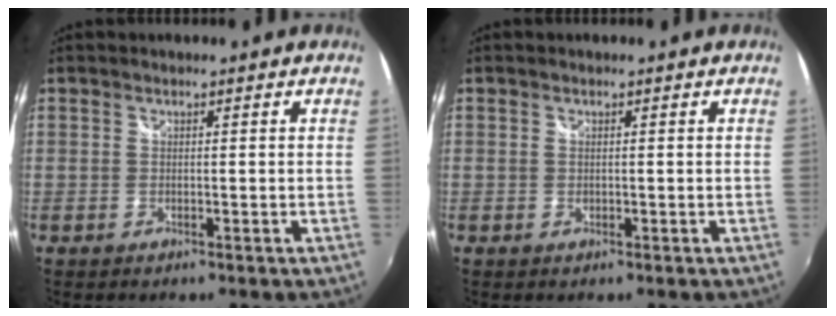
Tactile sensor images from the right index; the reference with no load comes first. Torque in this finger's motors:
{"motor_torque": [0.07, 0.16, 0.08, 0.01]}